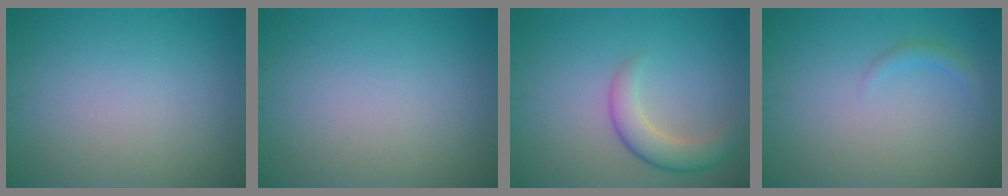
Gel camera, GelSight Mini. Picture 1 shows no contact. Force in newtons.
{"total": 0.0}
{"total": 3.6, "press": 3.6, "slide": 0.2}
{"total": 1.0, "press": 1.0, "slide": 0.1}